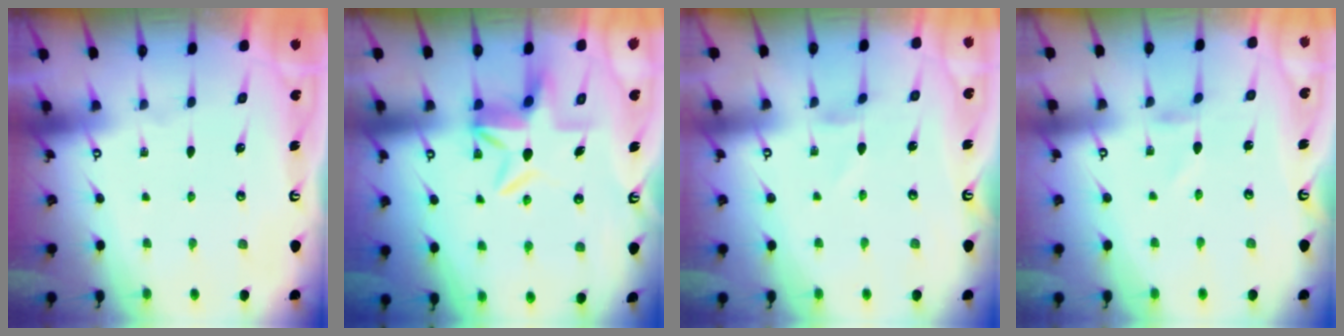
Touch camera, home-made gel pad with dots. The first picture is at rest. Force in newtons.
{"total": 6.3, "press": 5.9, "slide": 2.2}
{"total": 1.3, "press": 1.3, "slide": 0.2}
{"total": 0.9, "press": 0.8, "slide": 0.1}